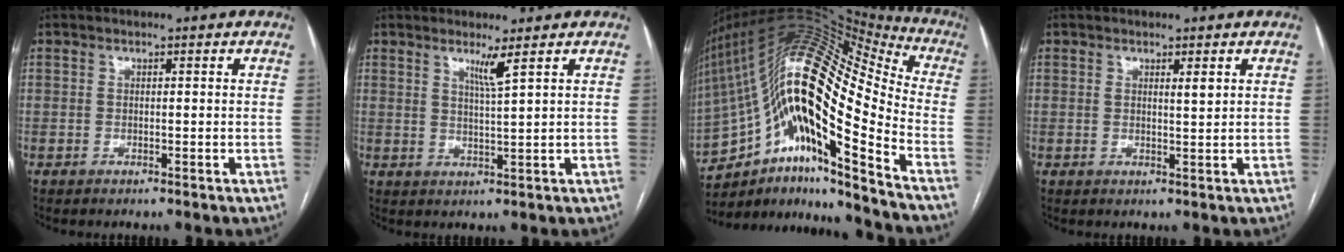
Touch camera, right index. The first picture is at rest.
{"total": 2.8, "force": [1.8, -0.9, 2.0], "torque": [-0.039, -0.015, 0.036]}
{"total": 28.5, "force": [-13.0, 6.3, 24.6], "torque": [-0.447, 0.037, -0.229]}
{"total": 1.4, "force": [0.8, 0.1, 1.2], "torque": [-0.021, -0.005, 0.011]}